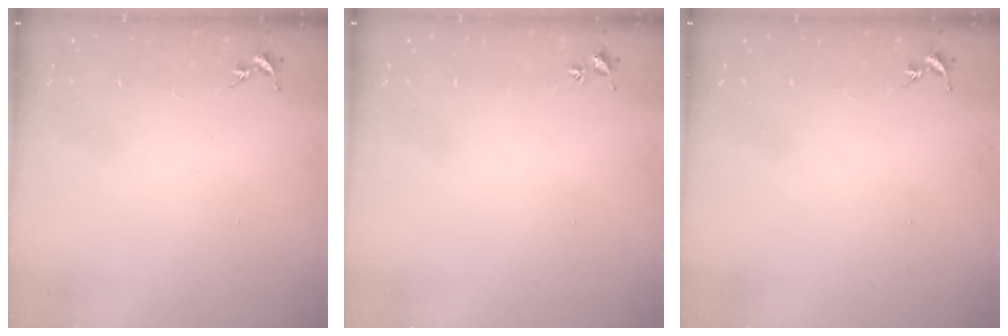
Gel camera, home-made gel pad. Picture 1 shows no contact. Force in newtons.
{"total": 2.0, "press": 2.0, "slide": 0.3}
{"total": 0.0}